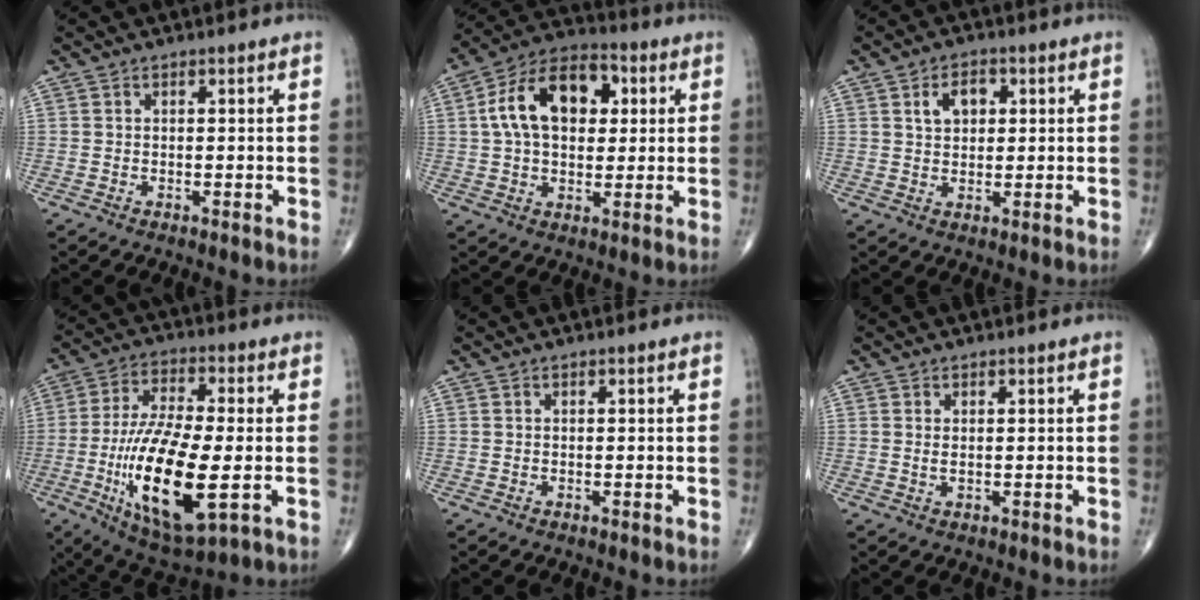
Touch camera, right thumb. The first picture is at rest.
{"total": 16.0, "force": [3.3, 10.0, 12.0], "torque": [-0.185, 0.020, 0.048]}
{"total": 5.3, "force": [1.7, 3.6, 3.5], "torque": [-0.042, 0.002, 0.027]}
{"total": 20.3, "force": [-4.3, 6.7, 18.7], "torque": [-0.366, -0.005, -0.064]}
{"total": 0.0}
{"total": 0.9, "force": [0.2, 0.3, 0.8], "torque": [-0.018, -0.001, 0.007]}